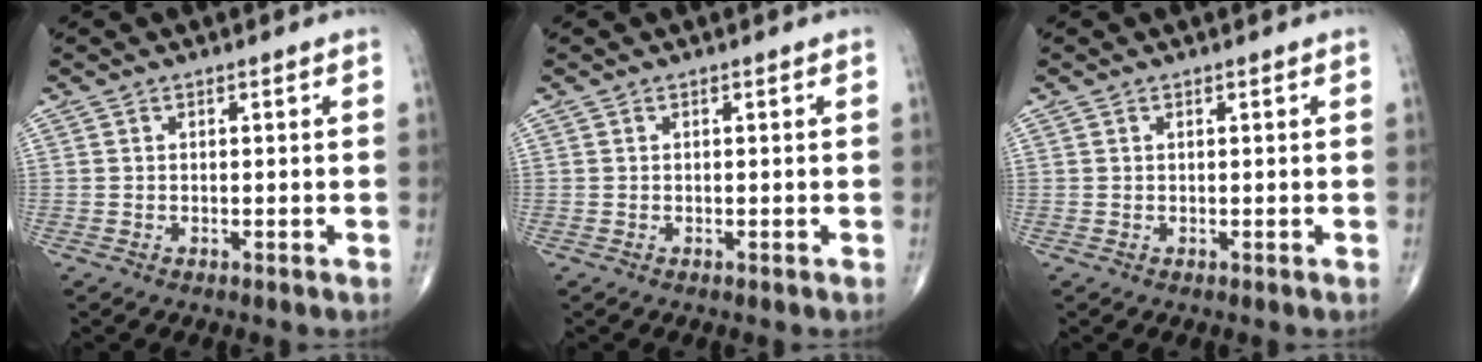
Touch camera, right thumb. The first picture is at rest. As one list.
[{"total": 0.0}, {"total": 0.0}]